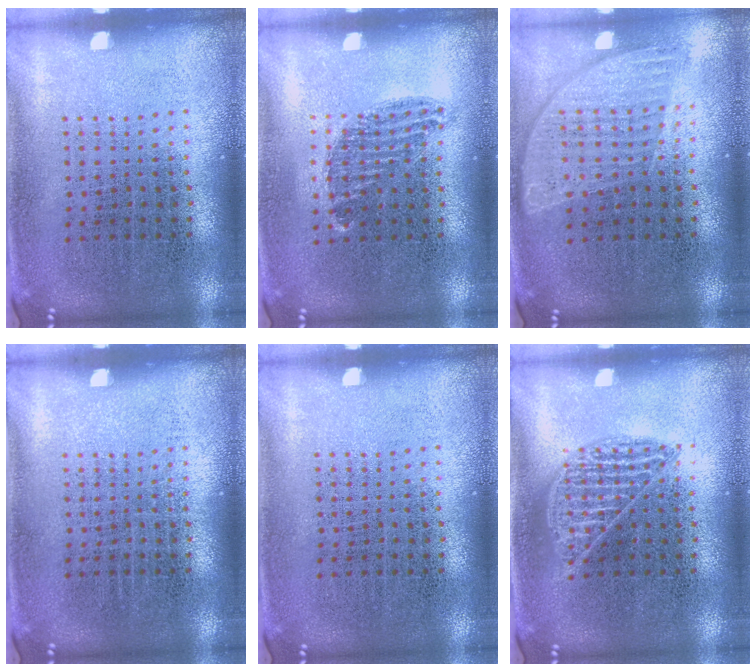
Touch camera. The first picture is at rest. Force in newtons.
{"total": 0.8, "press": 0.6, "slide": 0.4}
{"total": 0.9, "press": 0.9, "slide": 0.2}
{"total": 0.0}
{"total": 0.0}
{"total": 0.9, "press": 0.9, "slide": 0.0}